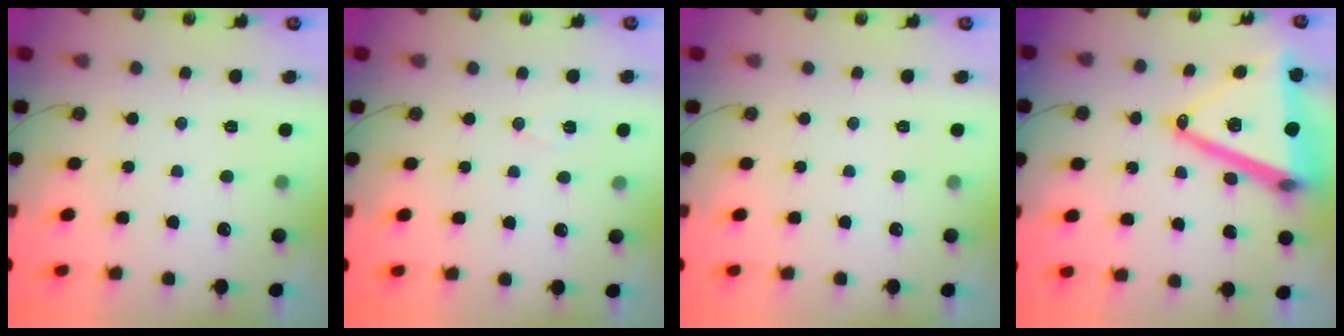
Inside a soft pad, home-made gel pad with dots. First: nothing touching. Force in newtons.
{"total": 5.3, "press": 4.1, "slide": 3.3}
{"total": 0.0}
{"total": 21.9, "press": 21.6, "slide": 3.7}